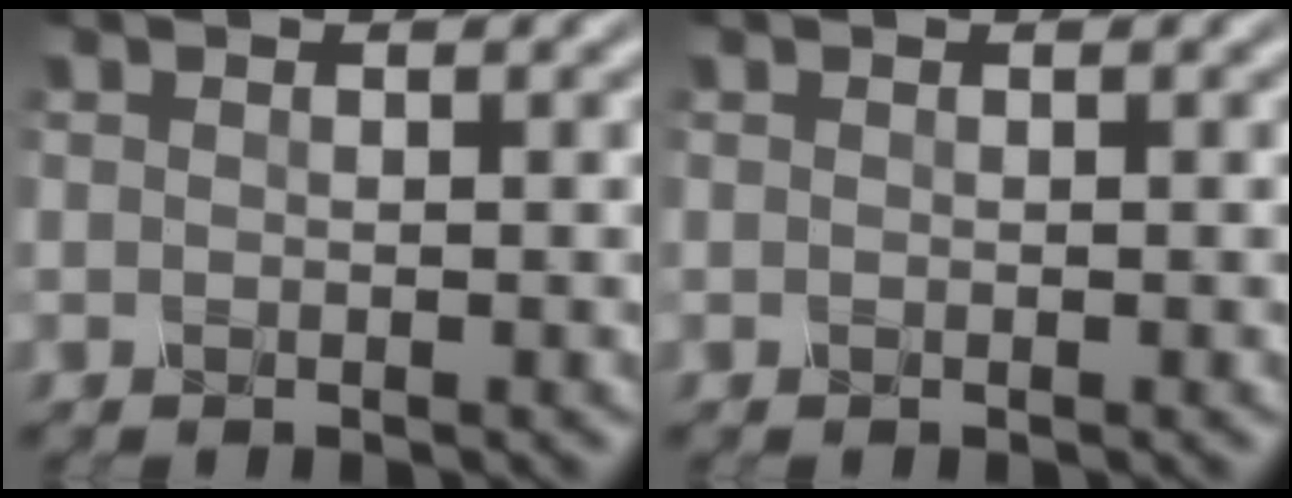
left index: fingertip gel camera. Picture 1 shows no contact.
{"total": 0.0}